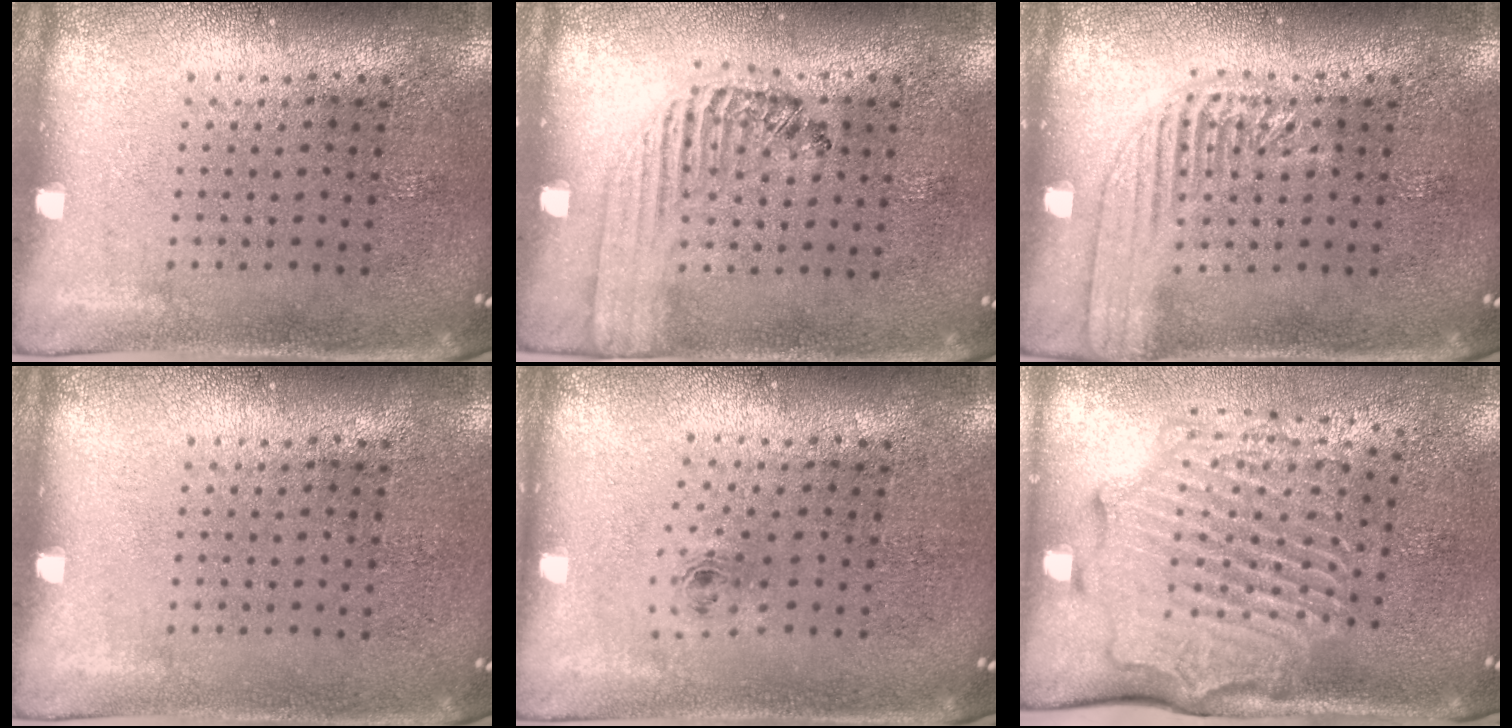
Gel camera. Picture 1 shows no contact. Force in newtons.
{"total": 1.4, "press": 1.2, "slide": 0.7}
{"total": 2.3, "press": 2.3, "slide": 0.4}
{"total": 0.0}
{"total": 0.8, "press": 0.4, "slide": 0.7}
{"total": 2.7, "press": 2.2, "slide": 1.7}